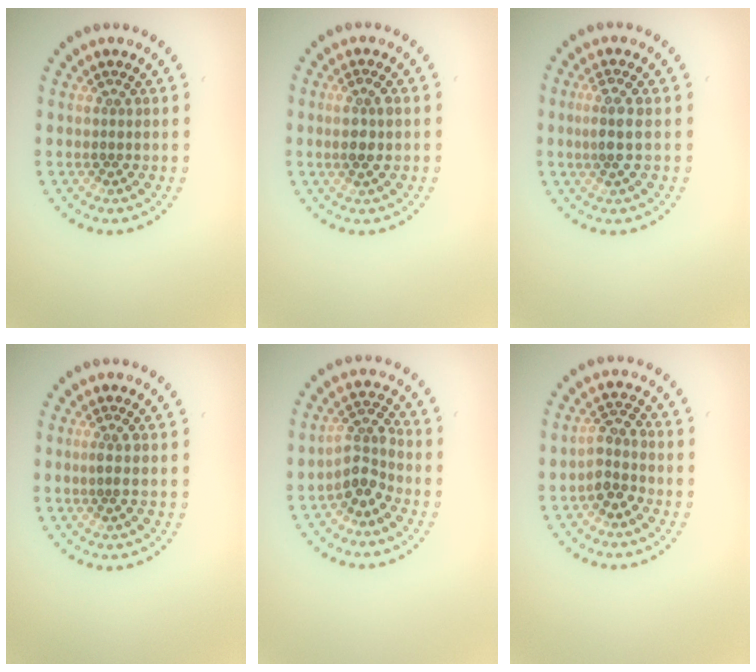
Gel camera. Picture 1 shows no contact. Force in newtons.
{"total": 2.1, "press": 1.9, "slide": 0.9}
{"total": 2.2, "press": 1.9, "slide": 1.1}
{"total": 1.0, "press": 0.7, "slide": 0.7}
{"total": 2.7, "press": 2.0, "slide": 1.8}
{"total": 2.3, "press": 1.9, "slide": 1.3}